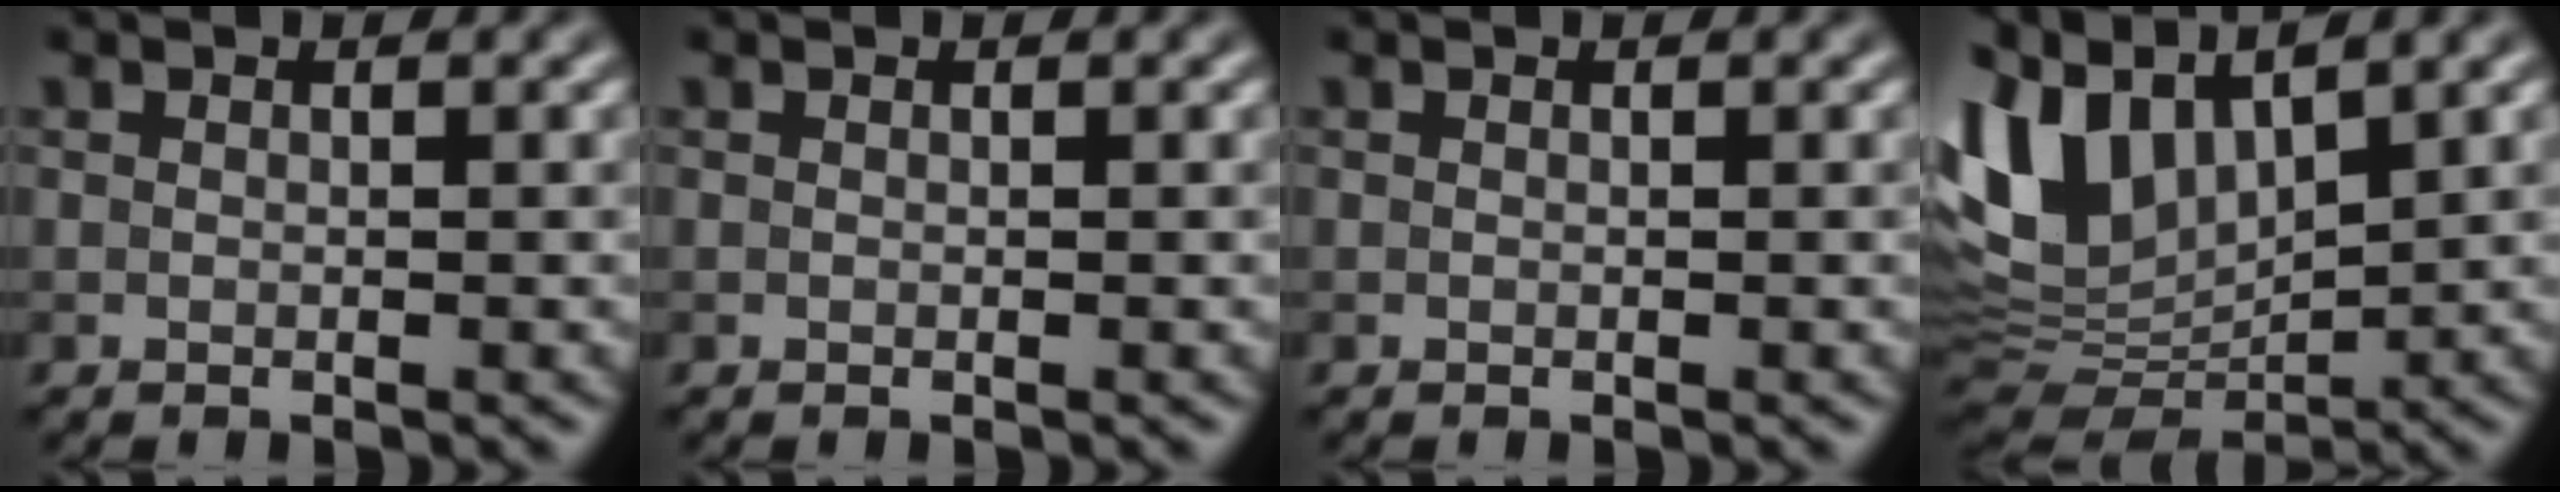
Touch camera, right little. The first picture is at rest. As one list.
[{"total": 0.0}, {"total": 0.0}, {"total": 10.4, "force": [4.8, 5.4, 7.5], "torque": [-0.181, 0.013, 0.092]}]